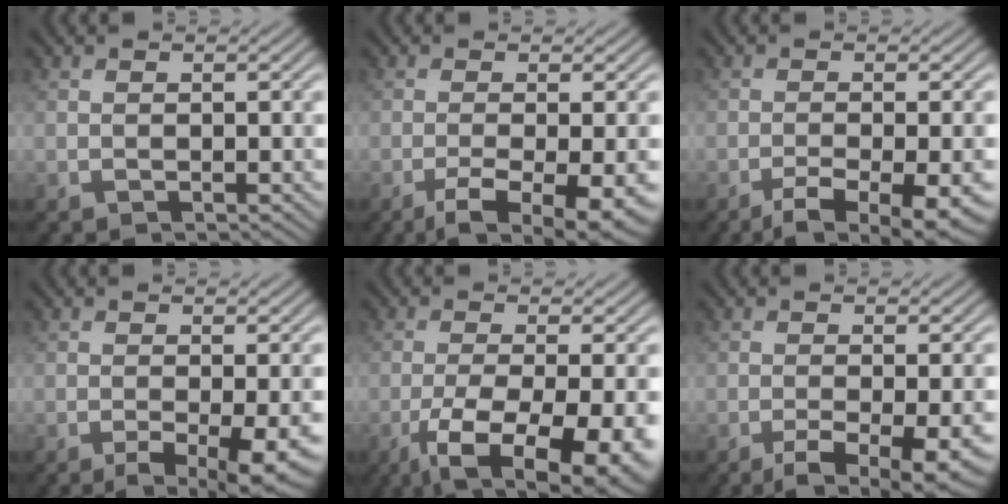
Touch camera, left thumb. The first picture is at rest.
{"total": 6.7, "force": [-3.2, 1.5, 5.7], "torque": [-0.087, -0.005, -0.050]}
{"total": 6.9, "force": [-3.9, 1.5, 5.5], "torque": [-0.082, -0.004, -0.060]}
{"total": 5.7, "force": [-2.5, 1.0, 5.1], "torque": [-0.079, -0.002, -0.037]}
{"total": 12.5, "force": [-6.0, 4.1, 10.2], "torque": [-0.187, -0.025, -0.085]}
{"total": 6.4, "force": [-3.2, 1.3, 5.4], "torque": [-0.079, -0.003, -0.047]}